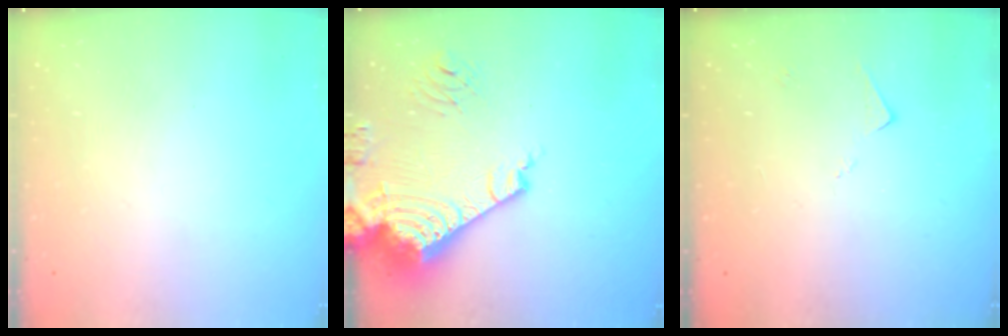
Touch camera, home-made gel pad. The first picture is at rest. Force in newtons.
{"total": 21.9, "press": 21.6, "slide": 3.2}
{"total": 4.2, "press": 4.1, "slide": 0.6}